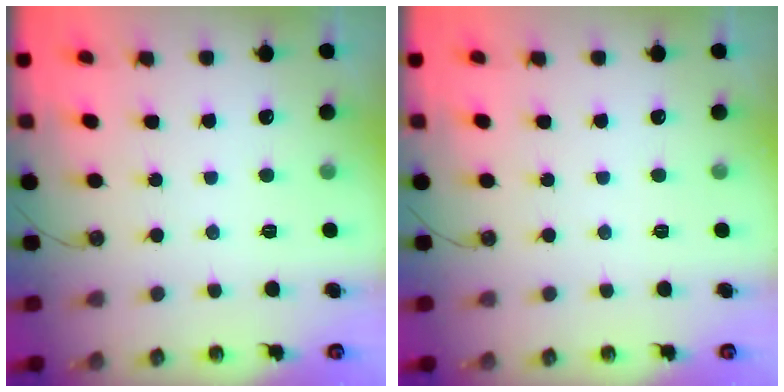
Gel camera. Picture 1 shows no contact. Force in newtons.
{"total": 0.0}